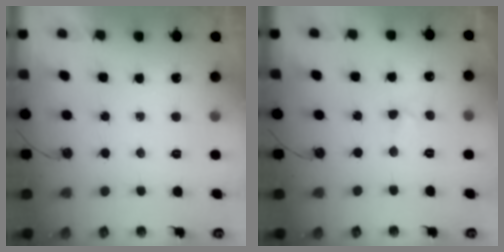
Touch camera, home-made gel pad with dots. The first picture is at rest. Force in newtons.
{"total": 3.0, "press": 2.9, "slide": 0.4}